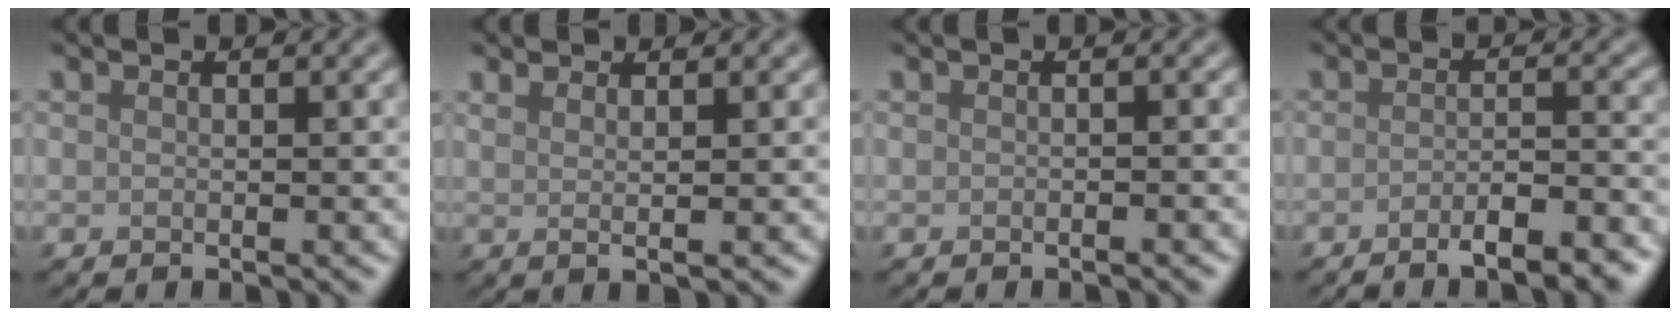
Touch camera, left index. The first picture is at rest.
{"total": 2.4, "force": [1.2, 0.9, 1.9], "torque": [-0.025, -0.004, 0.000]}
{"total": 0.7, "force": [-0.4, 0.0, 0.5], "torque": [-0.007, 0.001, -0.006]}
{"total": 5.6, "force": [-3.5, 1.5, 4.0], "torque": [-0.048, 0.005, -0.047]}